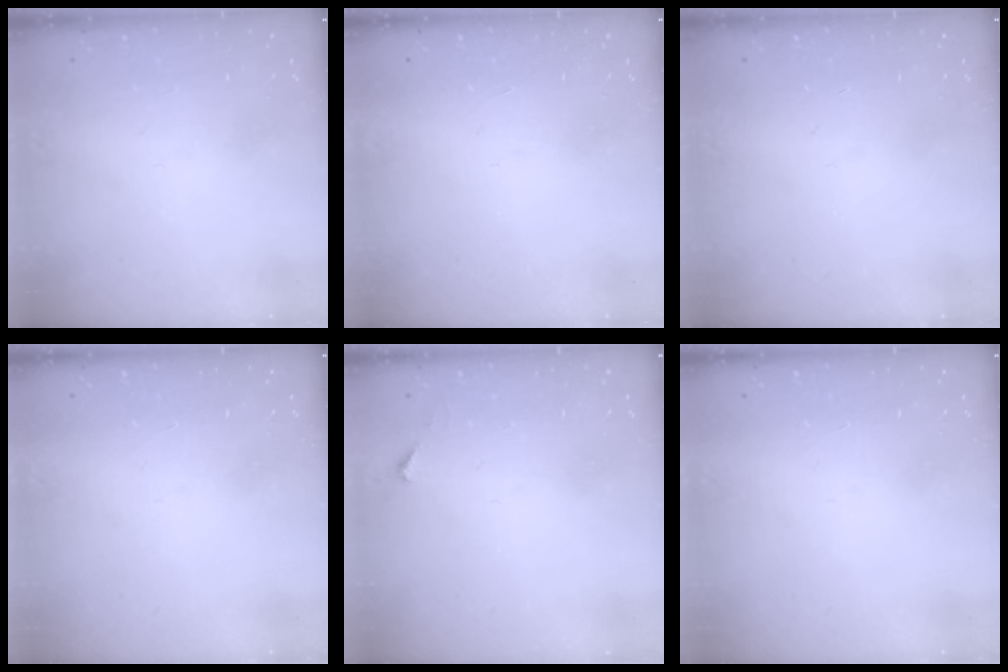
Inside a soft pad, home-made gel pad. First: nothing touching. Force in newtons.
{"total": 1.7, "press": 1.7, "slide": 0.1}
{"total": 0.0}
{"total": 1.5, "press": 1.5, "slide": 0.1}
{"total": 3.4, "press": 3.4, "slide": 0.4}
{"total": 1.5, "press": 1.5, "slide": 0.1}